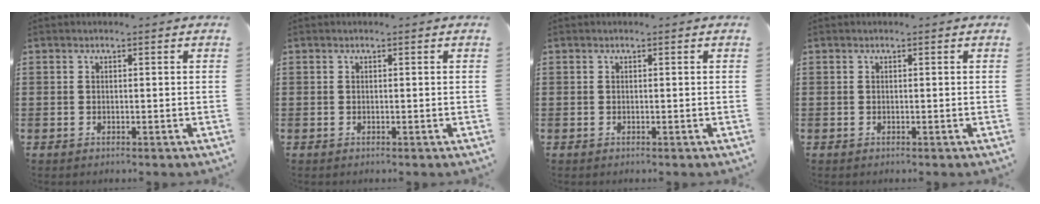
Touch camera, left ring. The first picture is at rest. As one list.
[{"total": 0.0}, {"total": 0.0}, {"total": 0.0}]